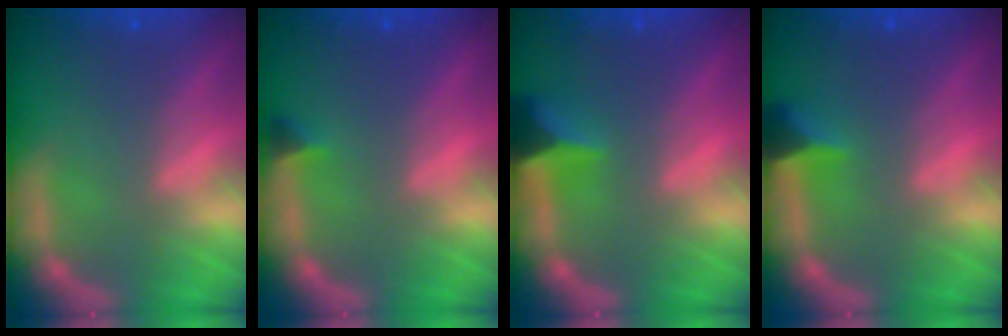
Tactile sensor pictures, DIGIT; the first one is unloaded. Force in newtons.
{"total": 0.9}
{"total": 3.5}
{"total": 2.4}